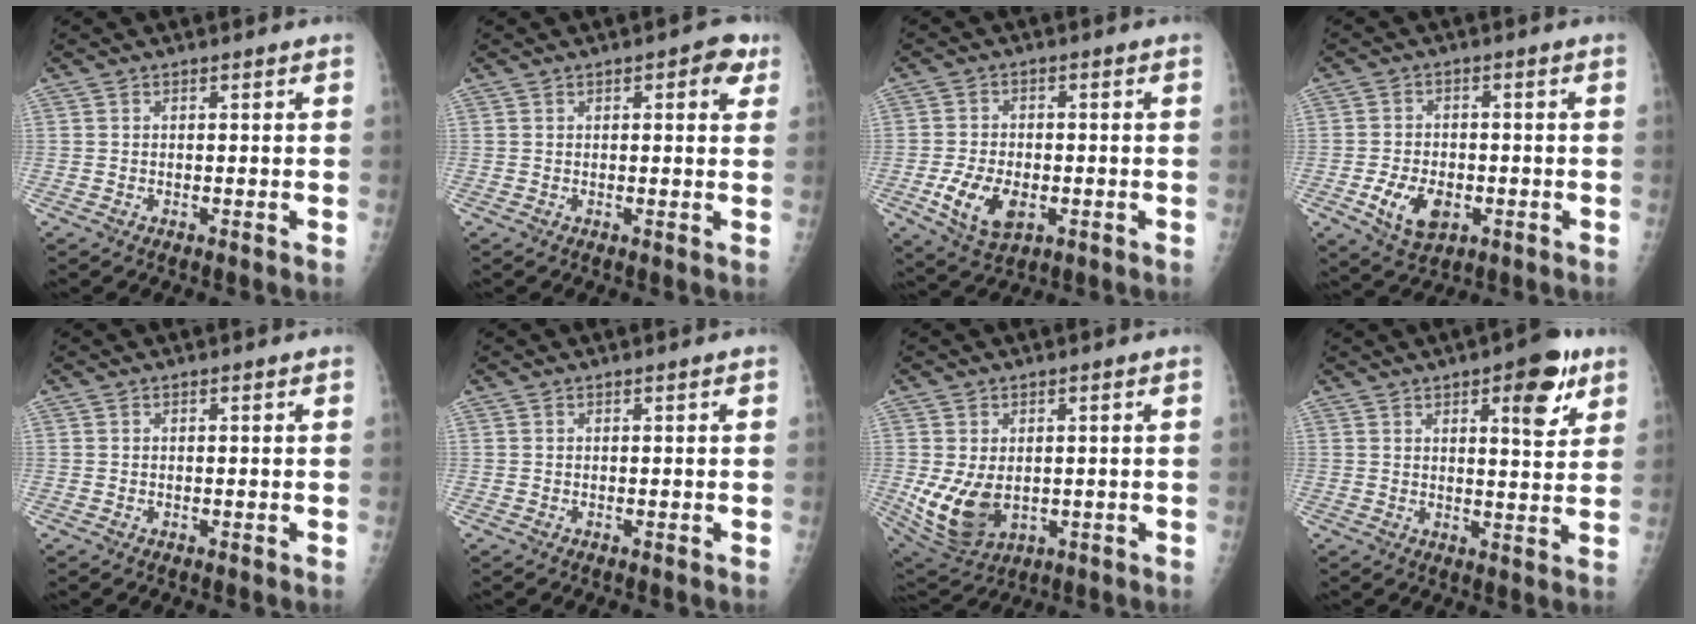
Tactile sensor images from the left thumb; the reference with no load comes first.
{"total": 4.4, "force": [1.9, 2.0, 3.5], "torque": [-0.024, -0.001, 0.014]}
{"total": 9.0, "force": [-2.7, 5.5, 6.6], "torque": [-0.116, -0.002, -0.041]}
{"total": 8.2, "force": [-2.7, 5.3, 5.6], "torque": [-0.088, 0.004, -0.039]}
{"total": 0.0}
{"total": 0.0}
{"total": 10.4, "force": [-0.8, 7.2, 7.5], "torque": [-0.133, -0.014, 0.008]}
{"total": 9.9, "force": [5.0, 3.5, 7.8], "torque": [-0.081, -0.021, 0.062]}